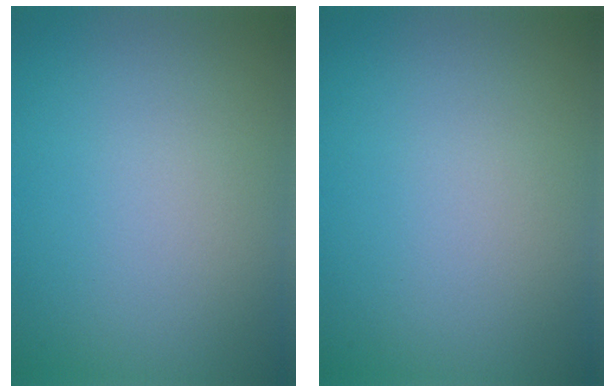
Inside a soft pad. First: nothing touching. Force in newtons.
{"total": 0.0}